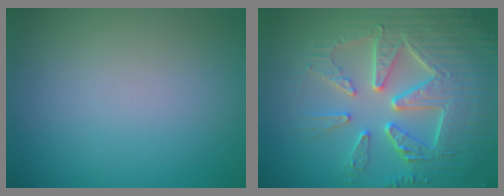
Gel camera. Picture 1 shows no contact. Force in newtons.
{"total": 8.8, "press": 6.4, "slide": 6.0}